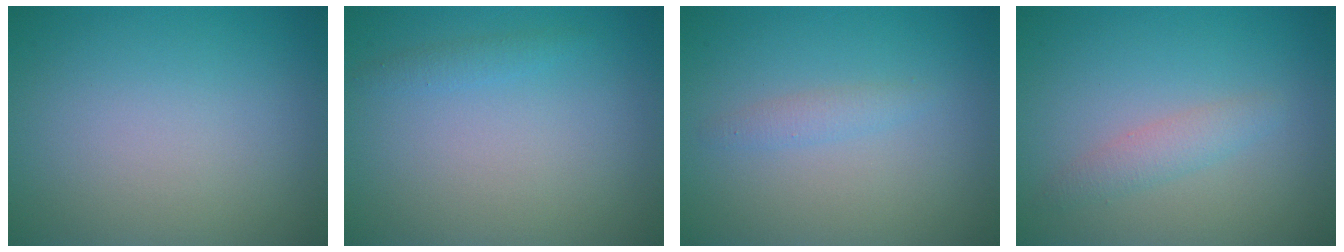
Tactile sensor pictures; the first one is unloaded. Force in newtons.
{"total": 0.9, "press": 0.9, "slide": 0.0}
{"total": 1.1, "press": 1.1, "slide": 0.1}
{"total": 1.7, "press": 1.7, "slide": 0.1}